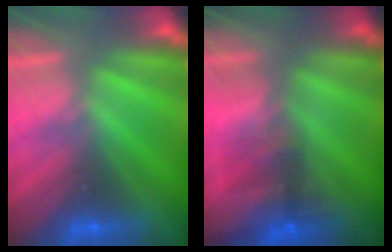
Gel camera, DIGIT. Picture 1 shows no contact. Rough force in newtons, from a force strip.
{"total": 3.8}